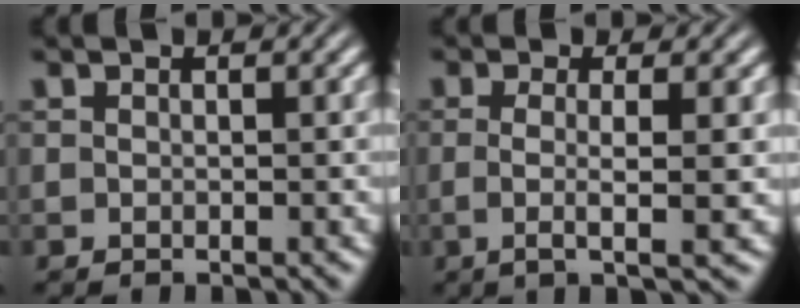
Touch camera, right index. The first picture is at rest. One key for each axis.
{"total": 3.4, "fx": -0.2, "fy": -0.7, "fz": 3.4, "tx": -0.057, "ty": -0.011, "tz": 0.003}